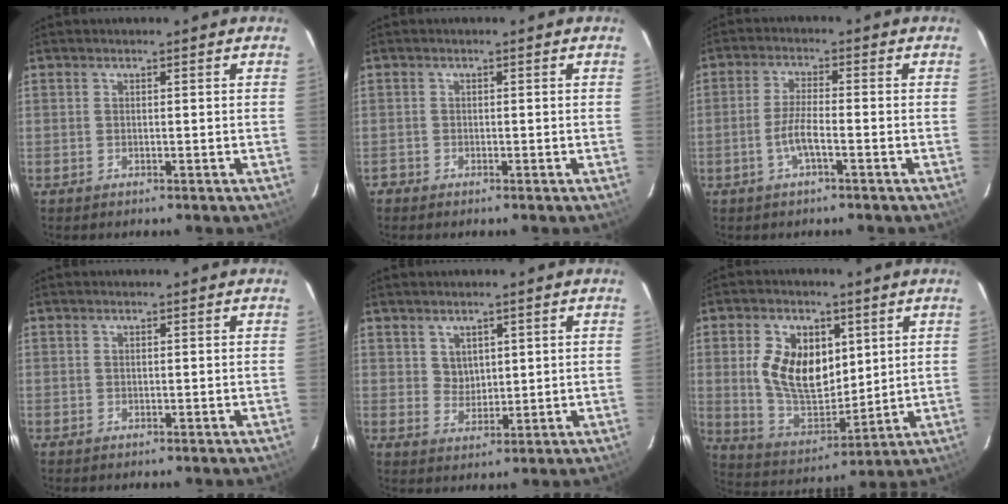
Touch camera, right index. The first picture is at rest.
{"total": 1.2, "force": [-0.8, 0.9, -0.1], "torque": [-0.001, 0.004, -0.016]}
{"total": 4.4, "force": [-2.1, 0.6, 3.8], "torque": [-0.082, 0.000, -0.040]}
{"total": 0.0}
{"total": 3.6, "force": [1.9, 2.9, 1.1], "torque": [-0.013, 0.002, 0.041]}
{"total": 14.2, "force": [3.3, 8.9, 10.6], "torque": [-0.213, 0.005, 0.078]}